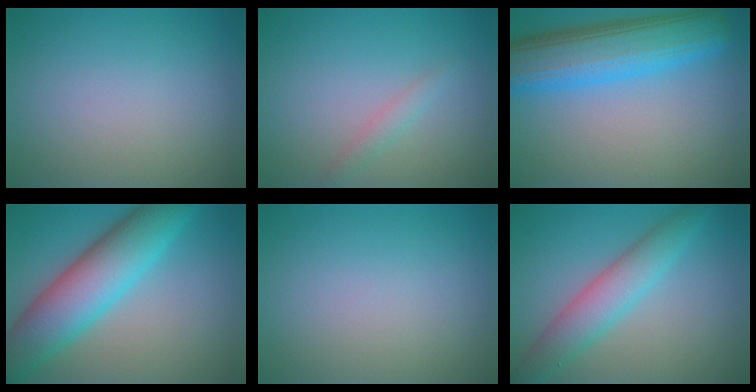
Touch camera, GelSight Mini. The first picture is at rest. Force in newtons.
{"total": 1.1, "press": 1.1, "slide": 0.1}
{"total": 8.9, "press": 8.9, "slide": 0.1}
{"total": 8.9, "press": 8.9, "slide": 0.2}
{"total": 0.0}
{"total": 4.5, "press": 4.5, "slide": 0.2}